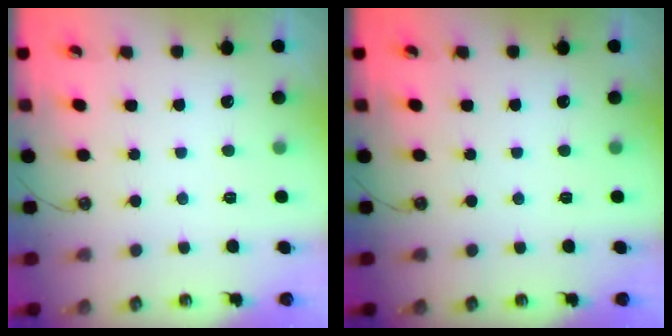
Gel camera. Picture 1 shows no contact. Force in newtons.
{"total": 0.0}